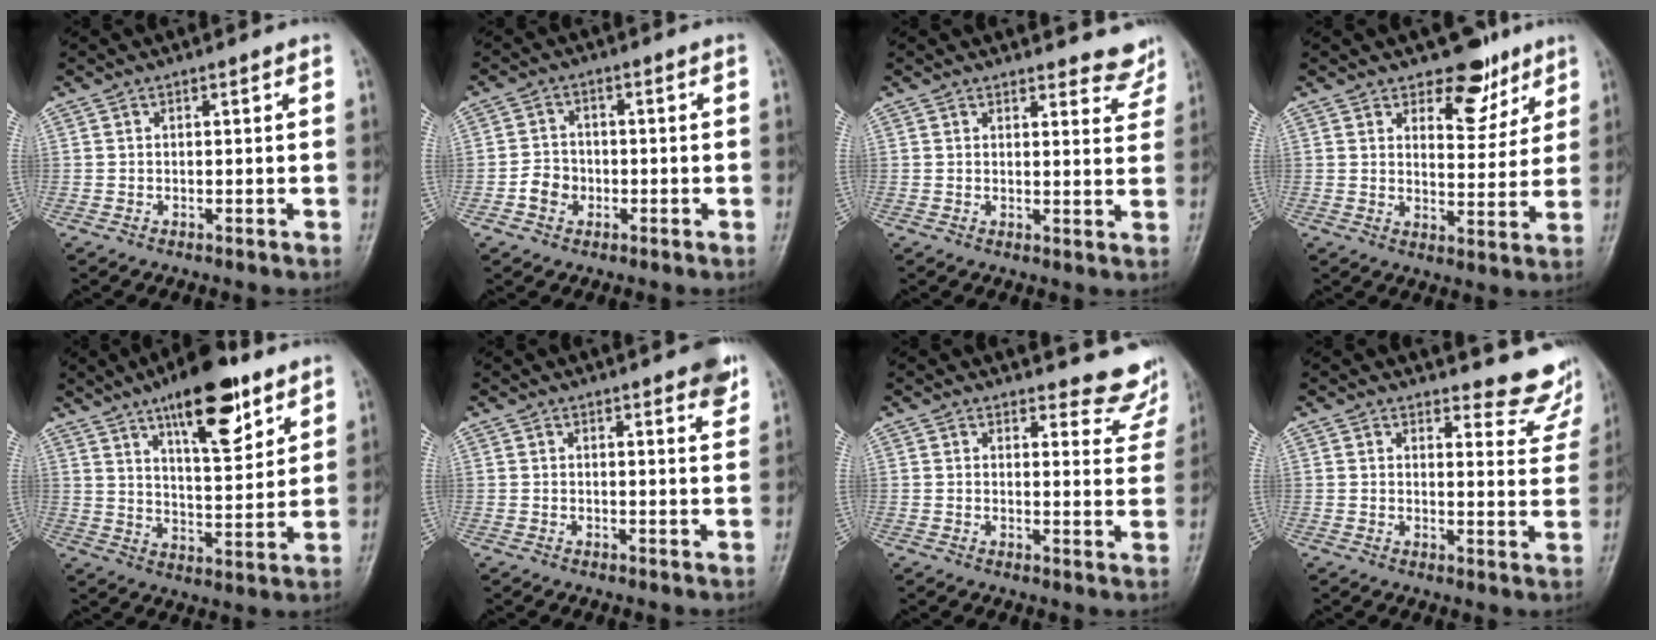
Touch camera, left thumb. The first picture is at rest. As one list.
[{"total": 4.3, "force": [-1.5, 3.6, 1.7], "torque": [-0.014, 0.015, -0.030]}, {"total": 5.7, "force": [5.4, 1.7, 0.8], "torque": [0.019, -0.041, 0.048]}, {"total": 8.6, "force": [5.8, 4.7, 4.1], "torque": [-0.016, -0.036, 0.085]}, {"total": 15.9, "force": [9.6, 5.7, 11.3], "torque": [-0.140, -0.050, 0.151]}, {"total": 5.4, "force": [3.7, 1.3, 3.8], "torque": [-0.033, -0.013, 0.041]}, {"total": 8.4, "force": [8.1, 2.2, 0.4], "torque": [0.031, -0.073, 0.072]}, {"total": 9.0, "force": [8.6, 2.3, 1.0], "torque": [0.020, -0.087, 0.083]}]